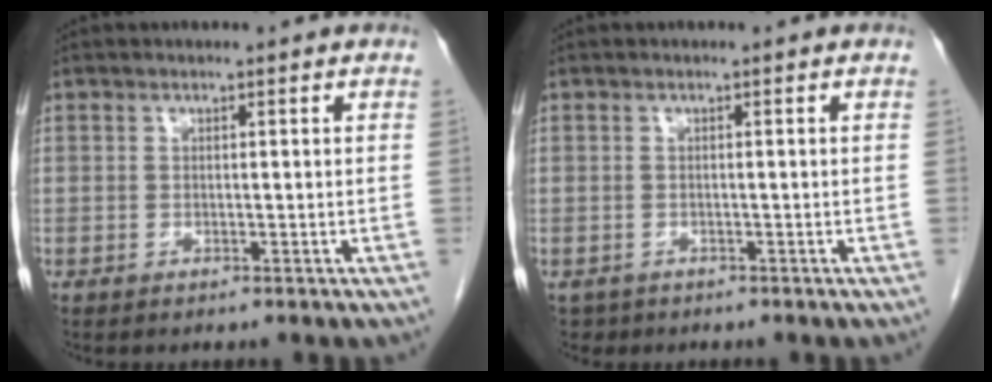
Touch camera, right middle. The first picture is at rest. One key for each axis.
{"total": 1.6, "fx": -1.2, "fy": 1.1, "fz": 0.1, "tx": -0.012, "ty": -0.001, "tz": -0.018}